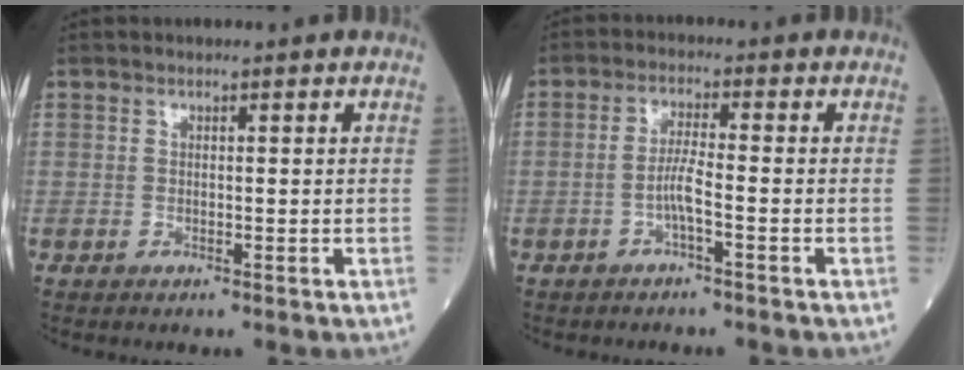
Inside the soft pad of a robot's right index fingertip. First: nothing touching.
{"total": 3.5, "force": [-1.3, 0.1, 3.2], "torque": [-0.065, 0.005, -0.029]}